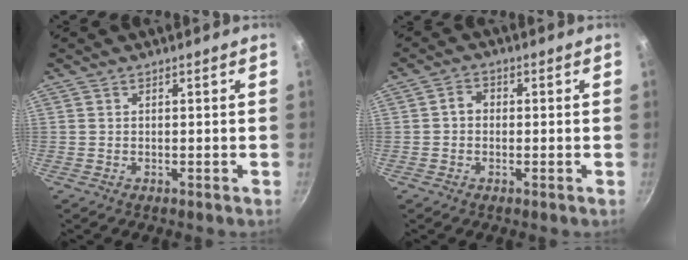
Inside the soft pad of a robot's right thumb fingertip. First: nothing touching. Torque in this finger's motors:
{"motor_torque": [-0.07, -0.06, -0.11, 0.12, -0.04]}